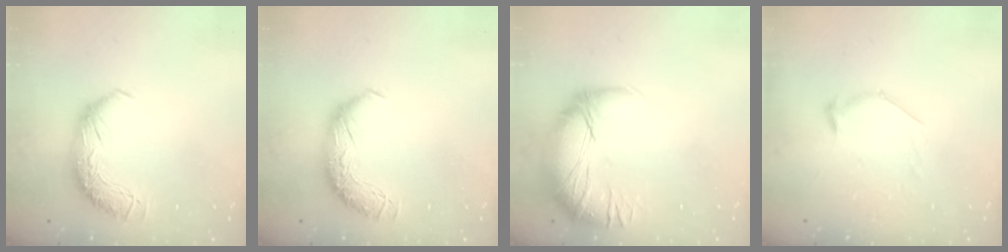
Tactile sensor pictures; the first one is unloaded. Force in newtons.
{"total": 0.0}
{"total": 2.7, "press": 0.4, "slide": 2.7}
{"total": 6.0, "press": 6.0, "slide": 0.6}